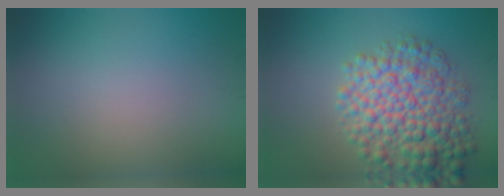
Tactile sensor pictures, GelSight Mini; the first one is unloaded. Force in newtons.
{"total": 7.3, "press": 7.3, "slide": 0.1}